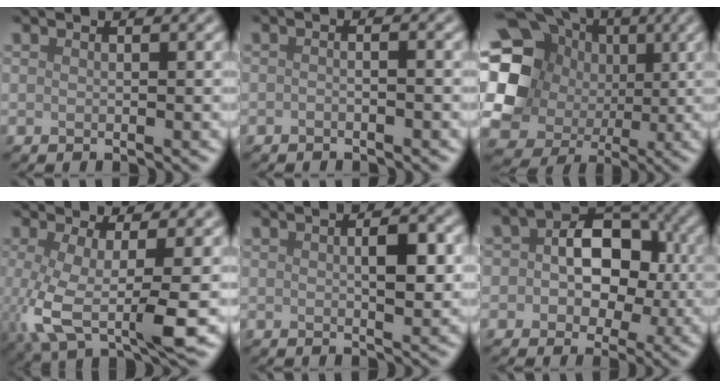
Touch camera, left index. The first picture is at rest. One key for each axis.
{"total": 0.9, "fx": -0.6, "fy": 0.2, "fz": 0.7, "tx": -0.017, "ty": -0.003, "tz": -0.016}
{"total": 16.1, "fx": 1.2, "fy": 14.8, "fz": 6.4, "tx": -0.140, "ty": 0.017, "tz": 0.002}
{"total": 6.3, "fx": -0.9, "fy": 1.6, "fz": 6.0, "tx": -0.119, "ty": -0.012, "tz": -0.017}
{"total": 3.1, "fx": 0.3, "fy": 0.8, "fz": 3.0, "tx": -0.049, "ty": 0.002, "tz": 0.003}
{"total": 7.6, "fx": 0.7, "fy": 5.6, "fz": 5.1, "tx": -0.048, "ty": 0.016, "tz": -0.007}